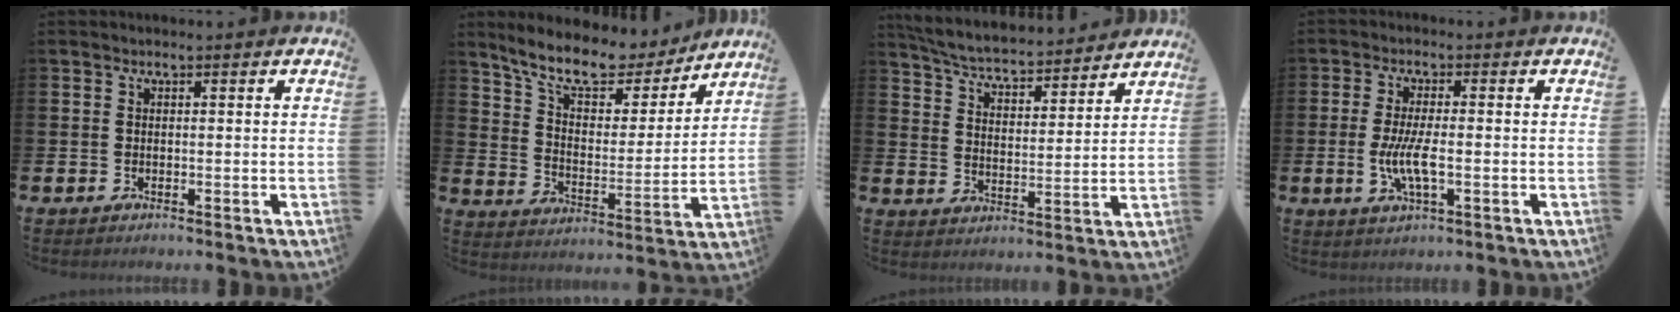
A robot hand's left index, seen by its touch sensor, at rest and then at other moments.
{"total": 10.6, "force": [9.1, 3.5, 4.0], "torque": [-0.106, -0.058, 0.159]}
{"total": 5.8, "force": [5.6, 0.9, 1.2], "torque": [-0.051, -0.044, 0.094]}
{"total": 4.9, "force": [-0.9, 1.4, 4.7], "torque": [-0.096, -0.001, -0.020]}